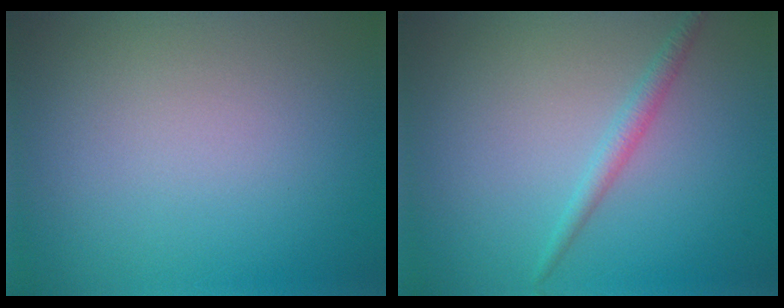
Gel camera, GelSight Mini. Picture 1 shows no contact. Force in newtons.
{"total": 1.6, "press": 1.6, "slide": 0.1}